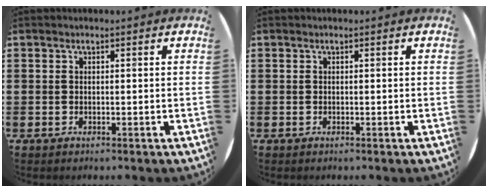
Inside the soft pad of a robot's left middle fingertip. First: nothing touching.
{"total": 0.0}